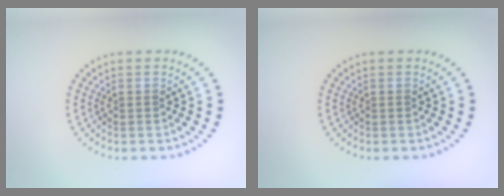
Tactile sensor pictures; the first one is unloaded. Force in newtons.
{"total": 0.0}